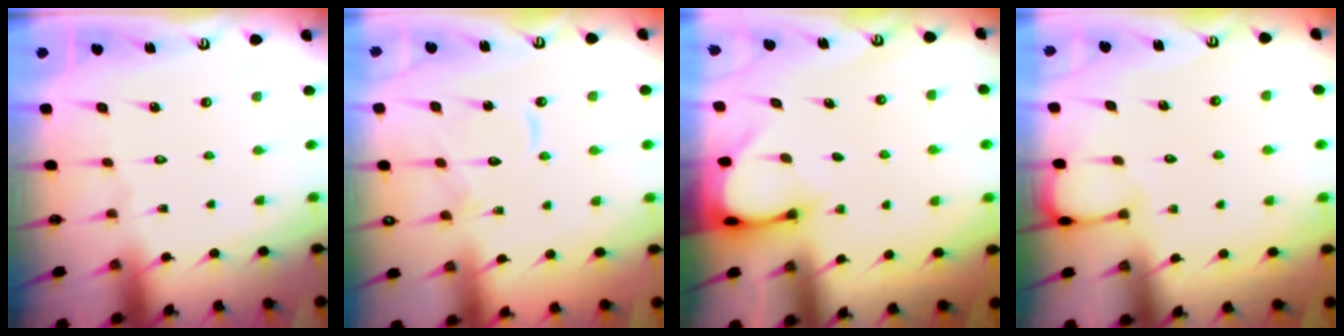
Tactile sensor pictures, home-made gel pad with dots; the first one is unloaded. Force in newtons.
{"total": 7.8, "press": 7.8, "slide": 0.6}
{"total": 3.2, "press": 3.2, "slide": 0.2}
{"total": 2.0, "press": 2.0, "slide": 0.3}